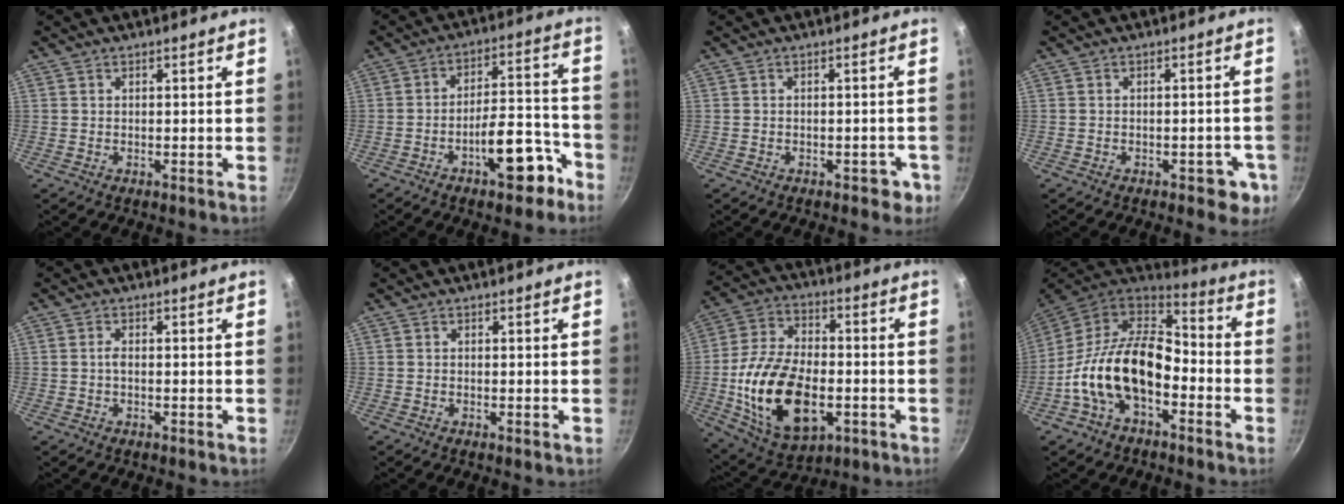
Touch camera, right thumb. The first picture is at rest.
{"total": 12.4, "force": [-6.7, 5.1, 9.1], "torque": [-0.100, 0.074, -0.088]}
{"total": 3.3, "force": [-1.5, 2.0, 2.1], "torque": [-0.006, 0.023, -0.005]}
{"total": 5.0, "force": [-2.1, 2.8, 3.6], "torque": [-0.020, 0.019, -0.015]}
{"total": 1.2, "force": [-0.2, 0.6, 1.1], "torque": [-0.022, 0.004, -0.005]}
{"total": 0.0}
{"total": 21.4, "force": [-4.3, 12.4, 16.8], "torque": [-0.306, 0.017, -0.066]}
{"total": 18.9, "force": [-4.8, 11.2, 14.5], "torque": [-0.240, 0.051, -0.101]}